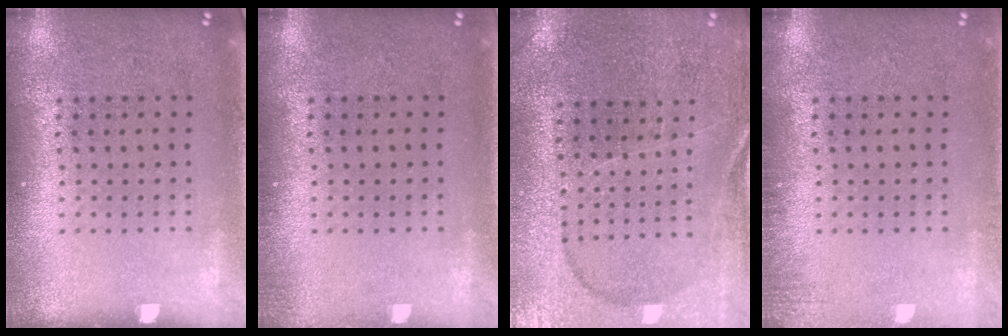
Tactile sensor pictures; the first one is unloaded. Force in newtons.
{"total": 0.6, "press": 0.6, "slide": 0.1}
{"total": 1.5, "press": 1.5, "slide": 0.2}
{"total": 1.2, "press": 1.2, "slide": 0.2}